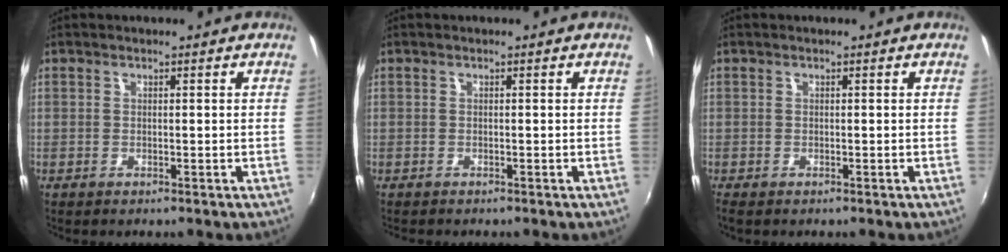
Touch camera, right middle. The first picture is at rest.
{"total": 0.7, "force": [-0.7, 0.2, 0.2], "torque": [-0.004, -0.002, -0.012]}
{"total": 0.6, "force": [-0.4, 0.2, 0.3], "torque": [-0.009, -0.002, -0.007]}